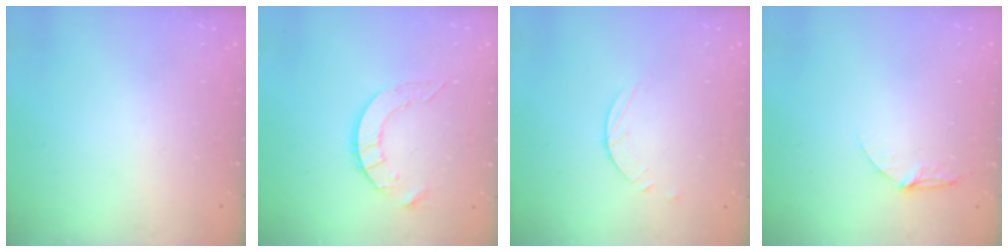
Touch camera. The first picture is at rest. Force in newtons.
{"total": 7.0, "press": 7.0, "slide": 0.4}
{"total": 2.5, "press": 2.4, "slide": 0.3}
{"total": 5.4, "press": 5.4, "slide": 0.5}